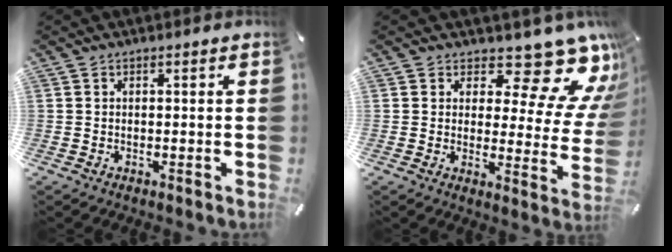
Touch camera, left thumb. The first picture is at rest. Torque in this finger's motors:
{"motor_torque": [0.25, 0.20, 0.15, -0.17, 0.01]}